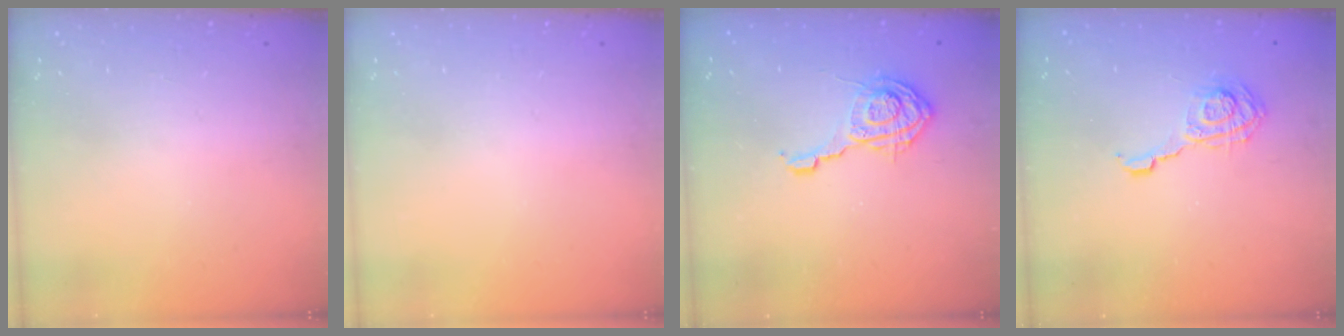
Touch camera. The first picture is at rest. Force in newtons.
{"total": 0.0}
{"total": 9.4, "press": 9.4, "slide": 0.5}
{"total": 8.4, "press": 8.4, "slide": 0.1}